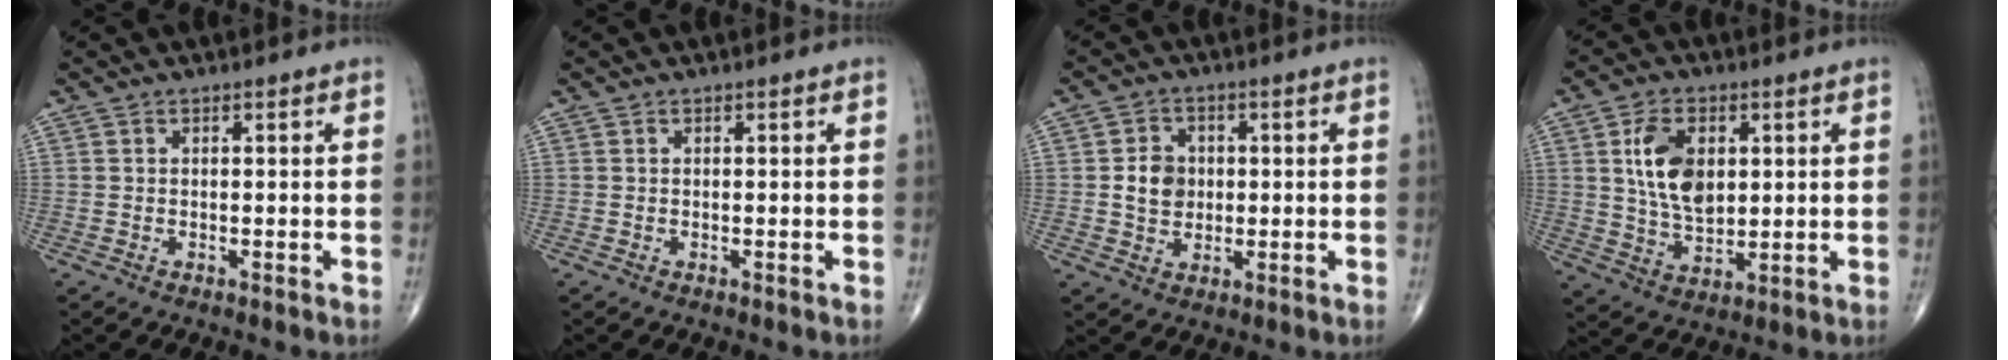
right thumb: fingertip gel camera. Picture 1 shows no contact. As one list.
[{"total": 0.0}, {"total": 5.9, "force": [0.3, 4.9, 3.2], "torque": [-0.036, 0.001, 0.003]}, {"total": 11.2, "force": [2.6, 6.9, 8.5], "torque": [-0.137, -0.013, 0.052]}]